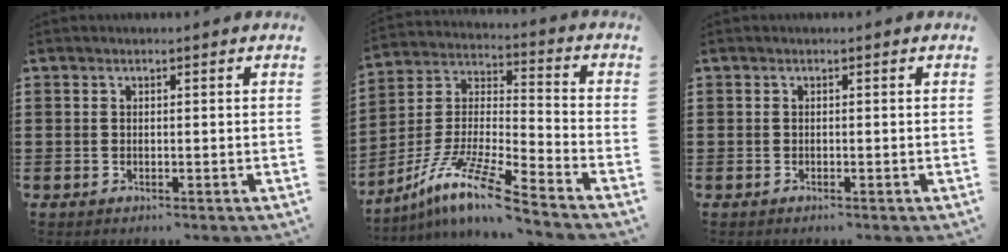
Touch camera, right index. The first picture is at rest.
{"total": 11.6, "force": [-9.0, 0.3, 7.2], "torque": [-0.152, -0.002, -0.183]}
{"total": 0.0}